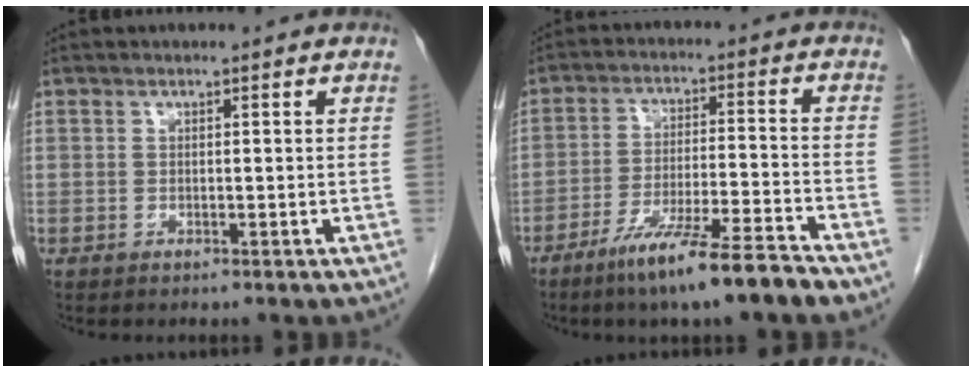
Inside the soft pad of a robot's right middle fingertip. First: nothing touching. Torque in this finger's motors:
{"motor_torque": [1.25, -0.89, 0.44, 0.13]}